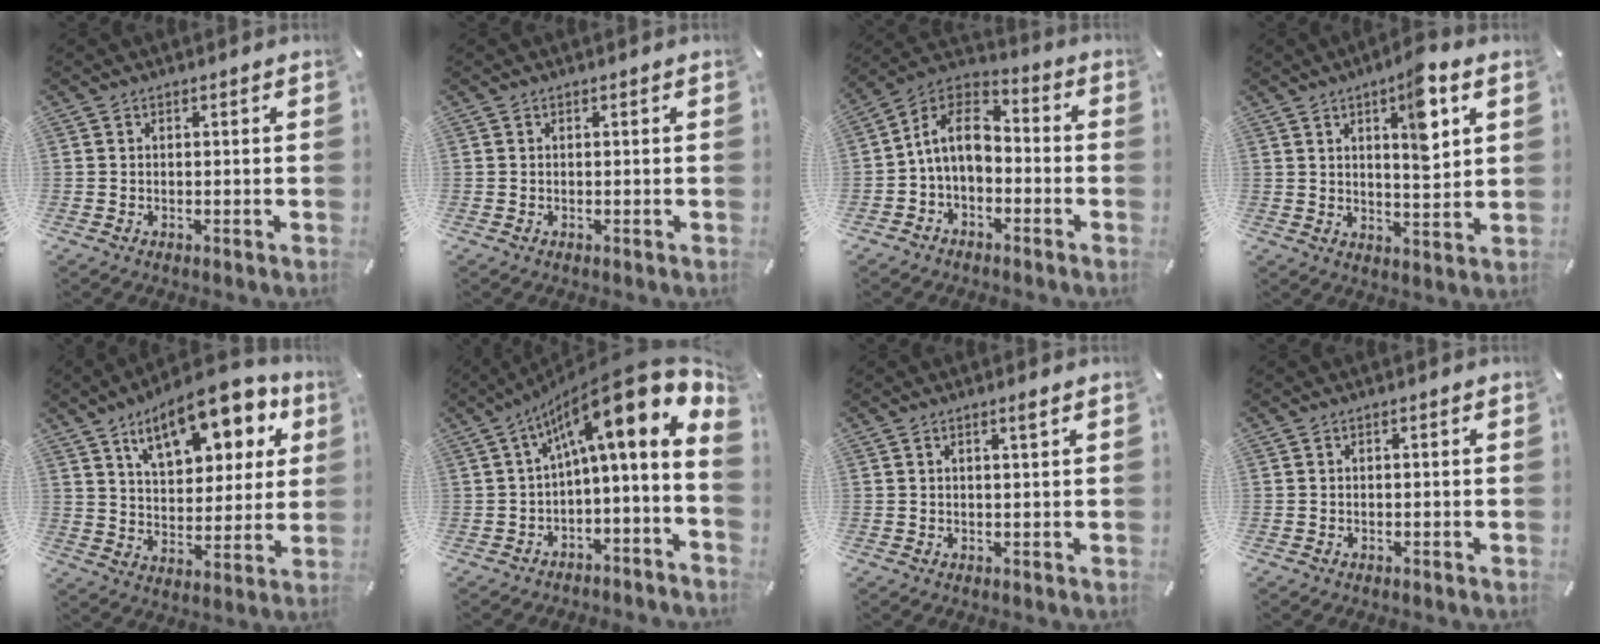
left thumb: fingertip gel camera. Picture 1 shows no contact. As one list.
[{"total": 0.0}, {"total": 10.5, "force": [-1.6, 7.1, 7.5], "torque": [-0.162, 0.013, -0.032]}, {"total": 10.0, "force": [5.2, 2.7, 8.1], "torque": [-0.110, -0.030, 0.078]}, {"total": 17.6, "force": [10.4, 8.6, 11.3], "torque": [-0.174, -0.041, 0.174]}, {"total": 19.8, "force": [9.0, 5.2, 16.8], "torque": [-0.249, -0.072, 0.148]}, {"total": 1.6, "force": [0.9, 0.0, 1.4], "torque": [-0.028, -0.001, 0.014]}, {"total": 0.0}]